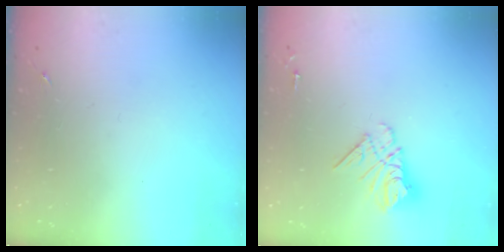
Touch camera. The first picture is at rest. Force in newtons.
{"total": 10.7, "press": 10.7, "slide": 1.0}